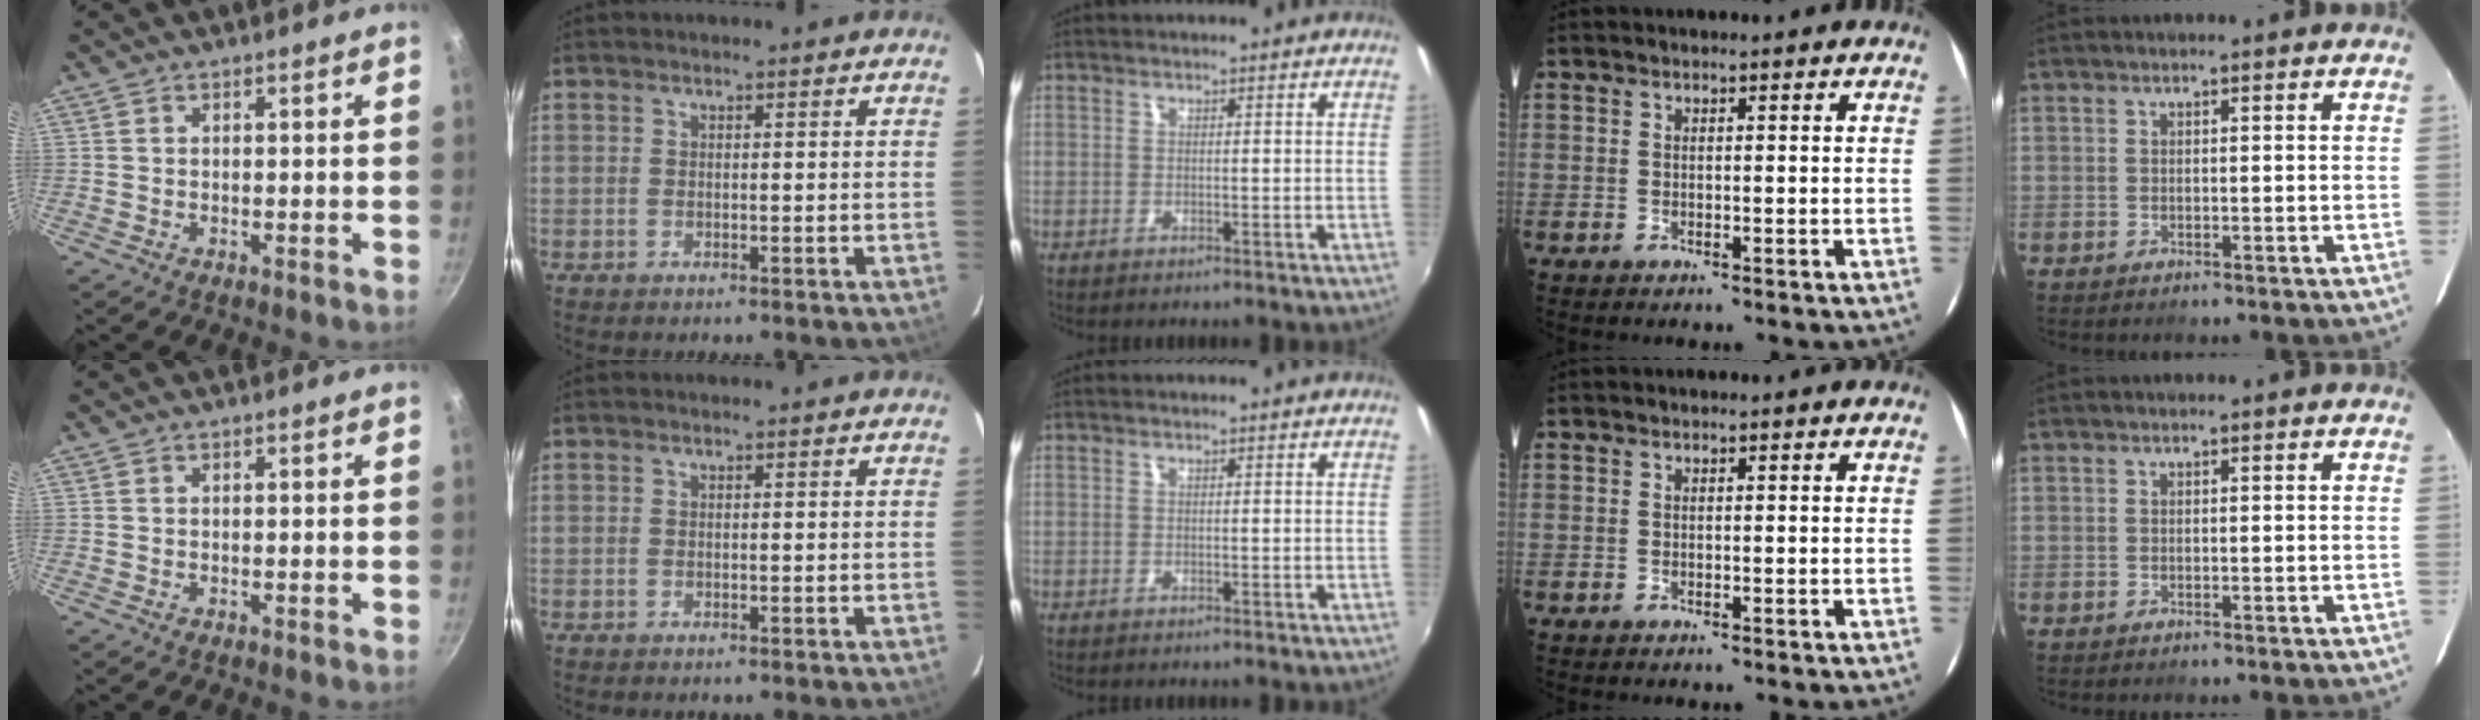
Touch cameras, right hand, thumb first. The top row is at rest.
{}